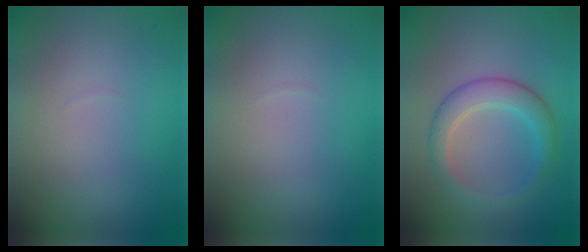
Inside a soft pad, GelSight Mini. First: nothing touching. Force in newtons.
{"total": 0.0}
{"total": 3.5, "press": 3.5, "slide": 0.1}